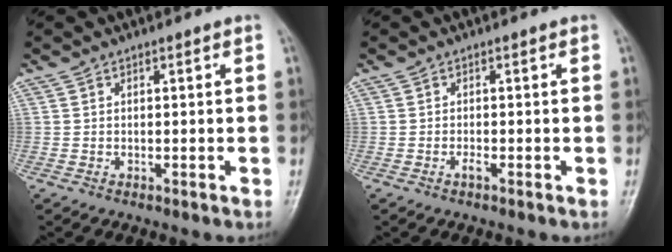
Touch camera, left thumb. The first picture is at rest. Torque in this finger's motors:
{"motor_torque": [-0.03, 0.03, 0.07, 0.03, 0.00]}